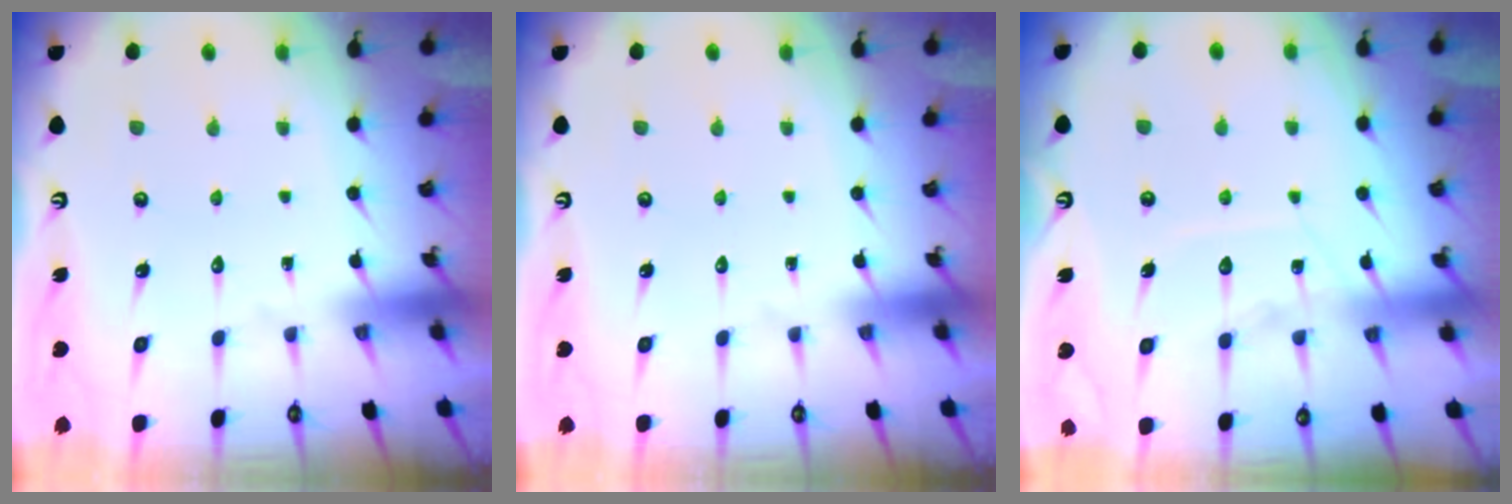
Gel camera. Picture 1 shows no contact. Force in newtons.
{"total": 0.0}
{"total": 8.8, "press": 8.8, "slide": 0.7}